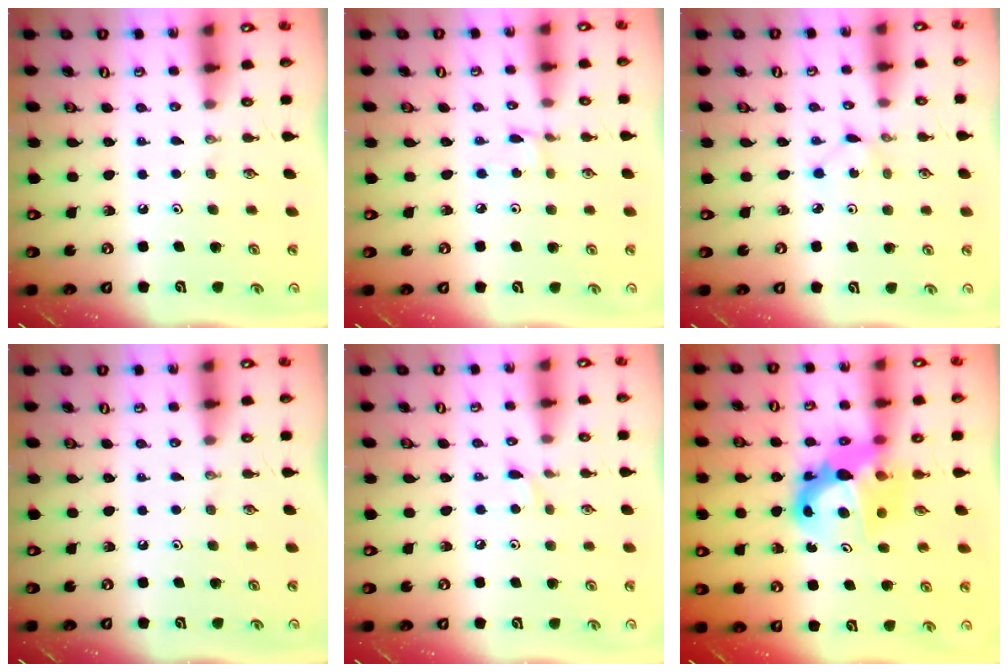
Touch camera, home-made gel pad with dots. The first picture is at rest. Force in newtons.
{"total": 1.2, "press": 1.2, "slide": 0.1}
{"total": 1.2, "press": 1.2, "slide": 0.2}
{"total": 0.0}
{"total": 4.3, "press": 4.3, "slide": 0.5}
{"total": 9.7, "press": 9.6, "slide": 0.7}